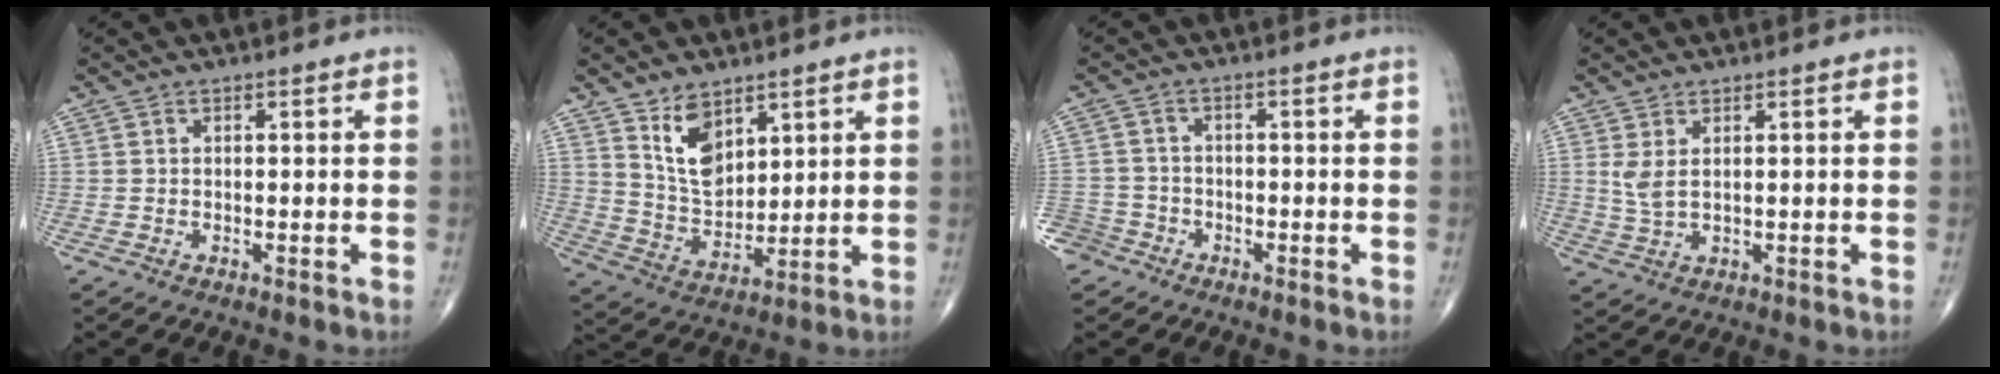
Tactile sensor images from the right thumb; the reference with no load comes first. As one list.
[{"total": 9.1, "force": [5.3, 5.1, 5.4], "torque": [-0.079, -0.040, 0.110]}, {"total": 4.9, "force": [-3.3, 3.6, 0.1], "torque": [0.008, 0.016, -0.070]}, {"total": 3.3, "force": [1.1, 1.2, 2.9], "torque": [-0.068, -0.005, 0.030]}]